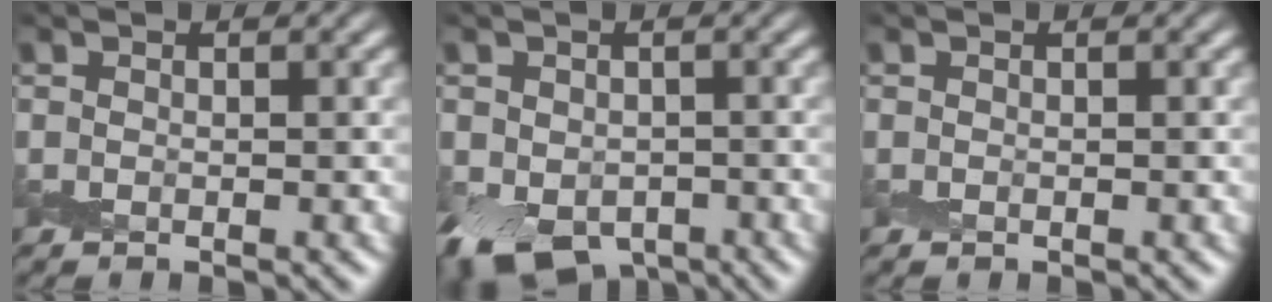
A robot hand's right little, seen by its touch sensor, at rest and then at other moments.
{"total": 6.9, "force": [-3.2, 4.6, 3.9], "torque": [-0.067, -0.027, -0.046]}
{"total": 0.0}